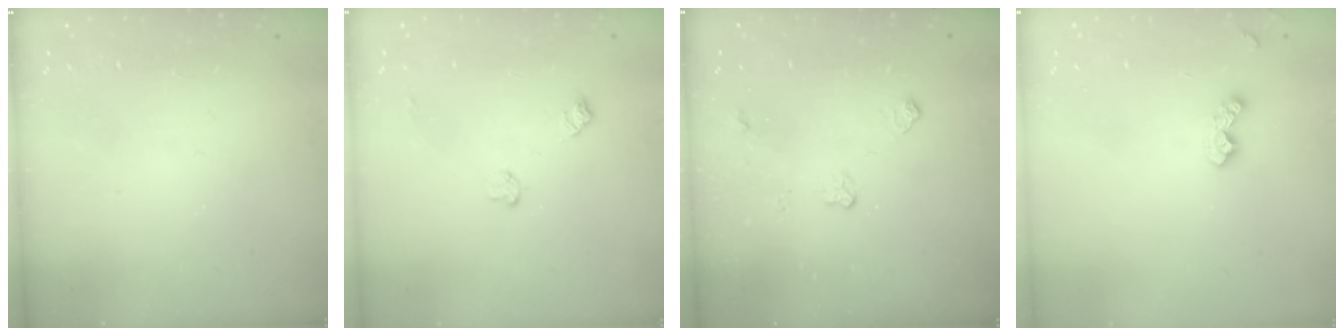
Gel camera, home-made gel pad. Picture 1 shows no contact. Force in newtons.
{"total": 5.1, "press": 5.1, "slide": 0.8}
{"total": 4.6, "press": 4.5, "slide": 0.6}
{"total": 7.7, "press": 7.6, "slide": 0.8}